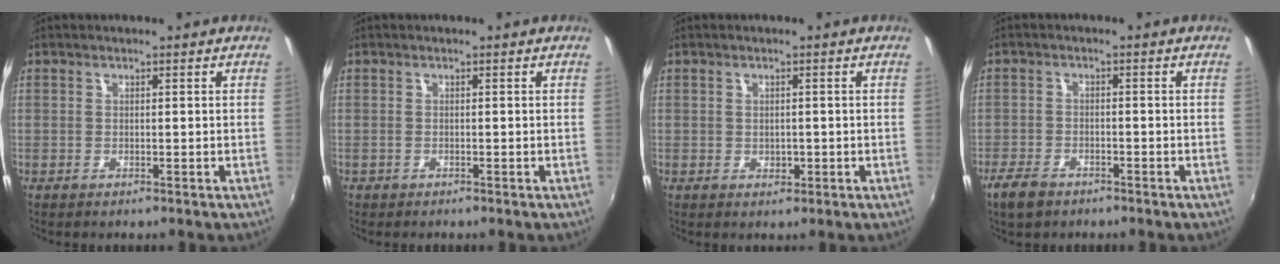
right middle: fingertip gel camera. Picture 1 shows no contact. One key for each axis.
{"total": 0.6, "fx": -0.5, "fy": 0.4, "fz": 0.0, "tx": -0.003, "ty": -0.002, "tz": -0.009}
{"total": 1.5, "fx": -0.2, "fy": 1.3, "fz": 0.7, "tx": -0.008, "ty": -0.002, "tz": -0.003}
{"total": 5.1, "fx": -3.8, "fy": 2.5, "fz": 2.3, "tx": -0.069, "ty": -0.009, "tz": -0.071}